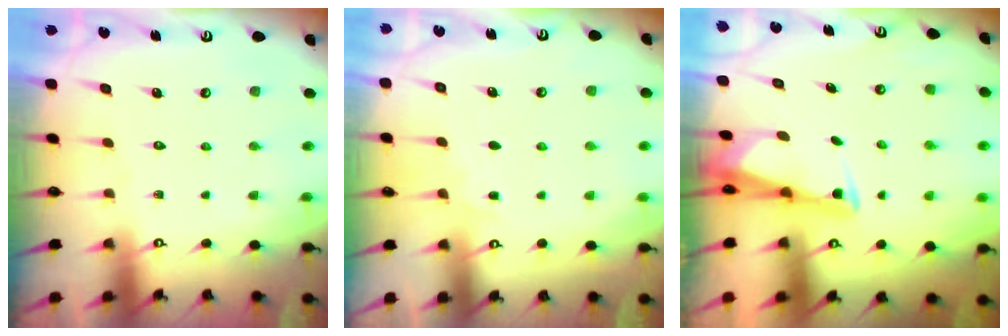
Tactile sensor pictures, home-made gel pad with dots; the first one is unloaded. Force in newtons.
{"total": 5.1, "press": 5.1, "slide": 0.5}
{"total": 2.8, "press": 2.7, "slide": 0.6}